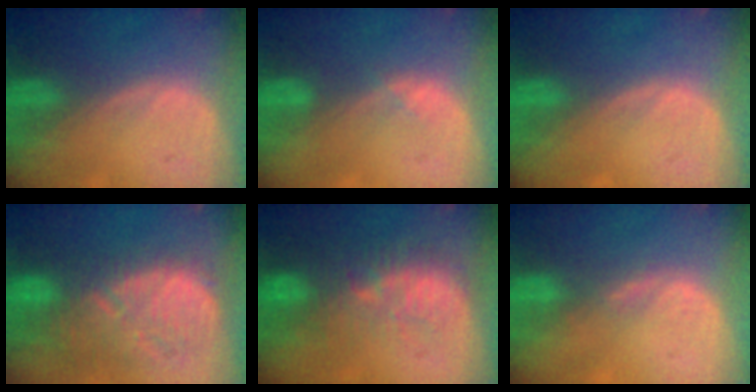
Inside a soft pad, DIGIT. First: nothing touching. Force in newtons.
{"total": 0.9, "press": 0.9, "slide": 0.3}
{"total": 0.0}
{"total": 12.0, "press": 11.3, "slide": 4.1}
{"total": 9.8, "press": 9.0, "slide": 3.8}
{"total": 1.9, "press": 1.5, "slide": 1.1}